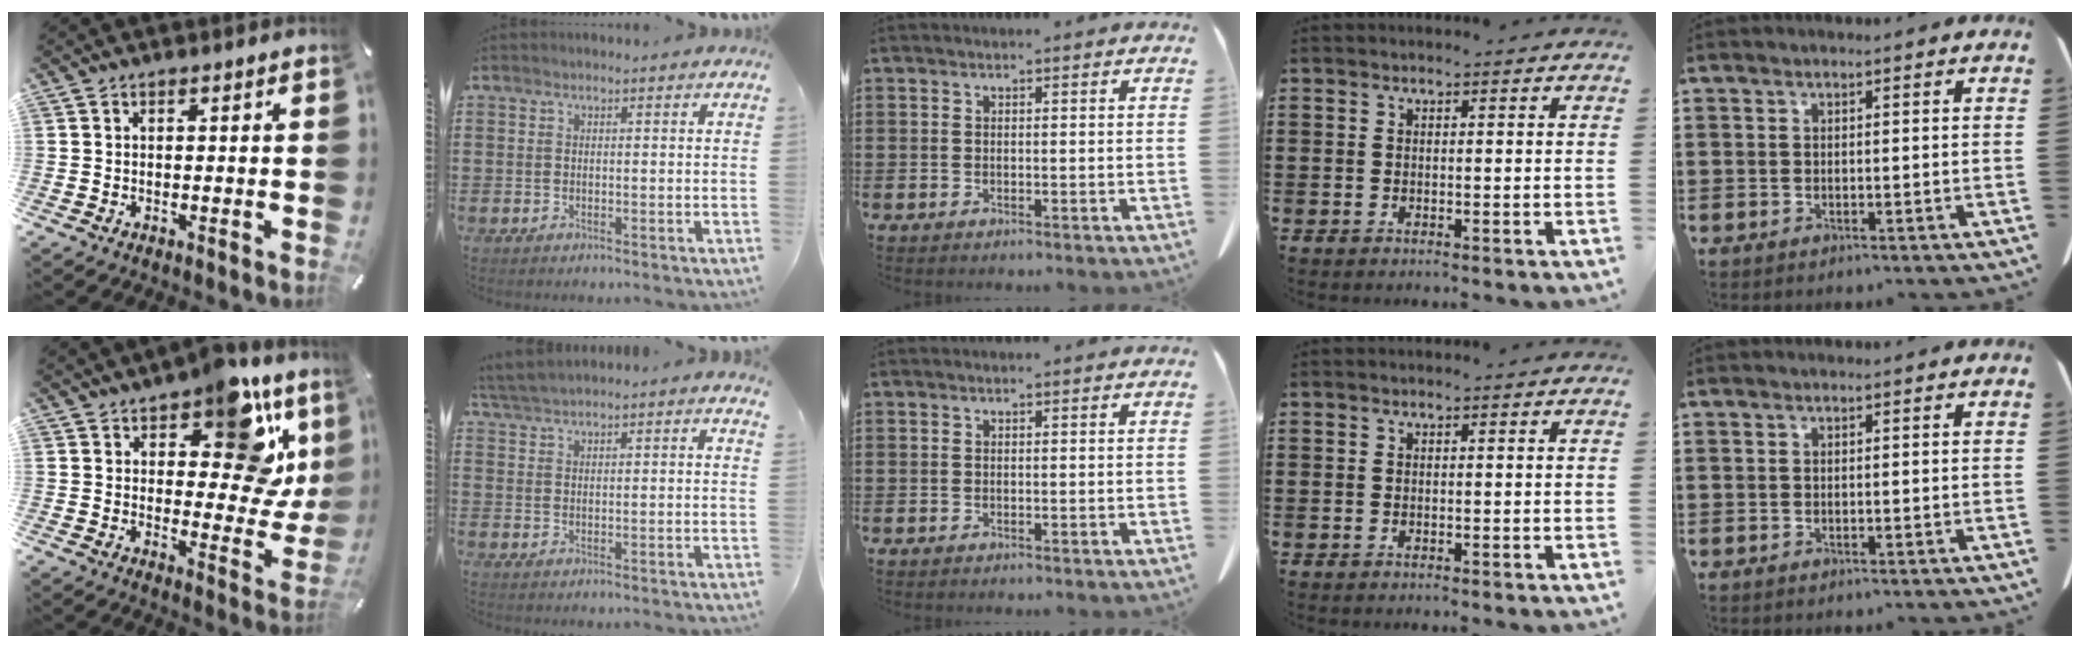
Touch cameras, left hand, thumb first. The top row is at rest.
{"thumb": {"total": 15.8, "force": [9.2, 7.8, 10.2], "torque": [-0.131, -0.063, 0.154]}, "index": {"total": 4.4, "force": [4.2, -0.4, 1.1], "torque": [-0.037, -0.008, 0.079]}}